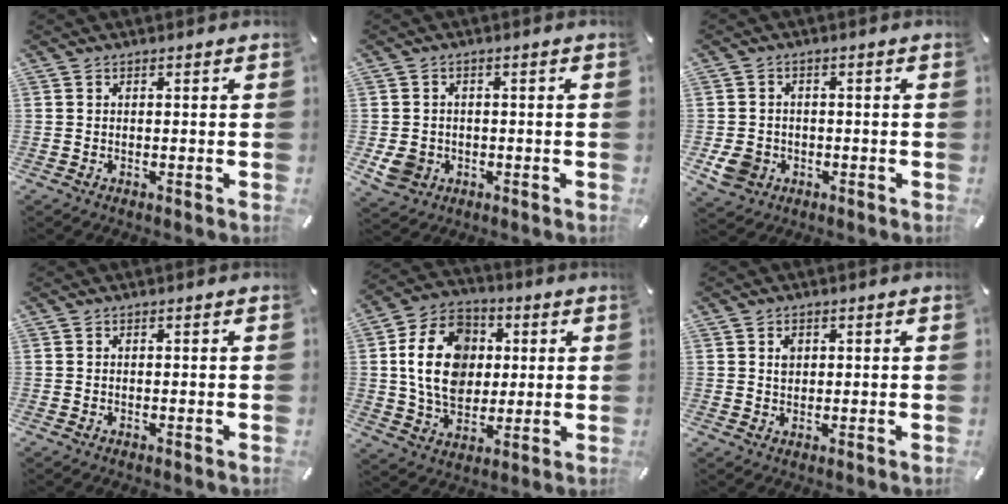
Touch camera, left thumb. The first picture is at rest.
{"total": 5.2, "force": [-1.1, 4.7, 1.9], "torque": [-0.045, 0.002, -0.021]}
{"total": 5.6, "force": [-1.7, 5.0, 2.0], "torque": [-0.046, 0.005, -0.032]}
{"total": 0.0}
{"total": 16.1, "force": [1.6, 12.6, 9.9], "torque": [-0.201, 0.017, 0.027]}
{"total": 2.0, "force": [0.7, 1.6, 0.8], "torque": [-0.003, -0.003, 0.008]}